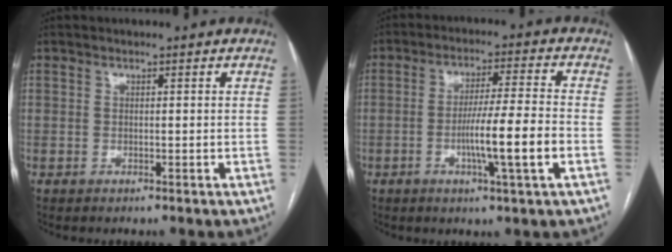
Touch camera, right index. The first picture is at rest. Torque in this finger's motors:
{"motor_torque": [1.59, -0.30, 0.78, 0.18]}